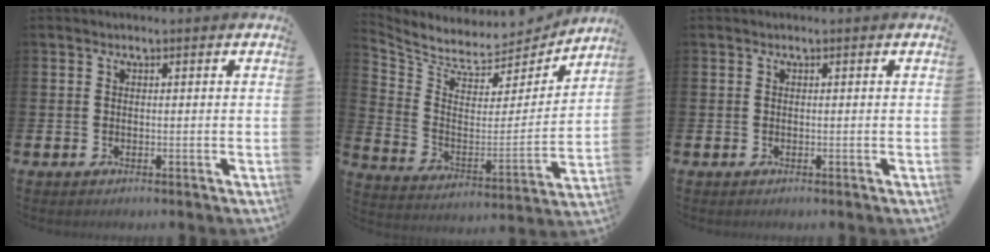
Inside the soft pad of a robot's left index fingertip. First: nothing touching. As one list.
[{"total": 6.7, "force": [6.4, 2.0, 0.9], "torque": [-0.061, -0.059, 0.106]}, {"total": 0.0}]